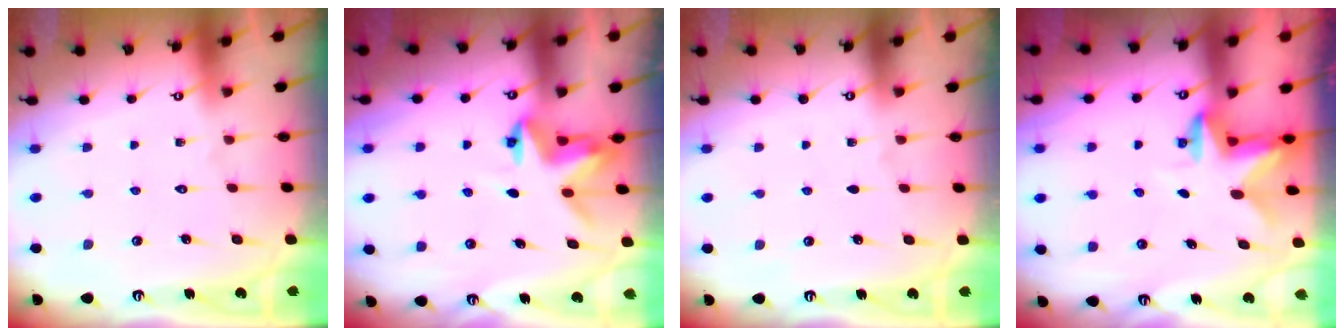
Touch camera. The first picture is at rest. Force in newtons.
{"total": 3.9, "press": 3.9, "slide": 0.4}
{"total": 0.0}
{"total": 2.8, "press": 2.8, "slide": 0.6}